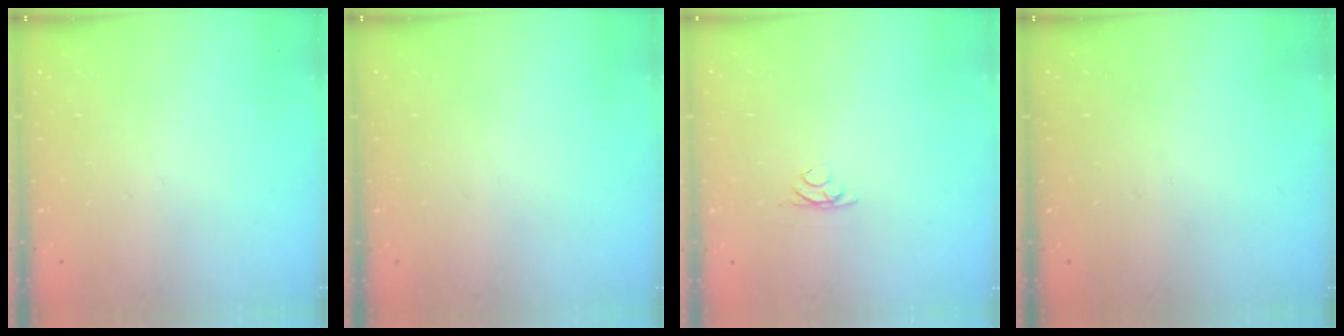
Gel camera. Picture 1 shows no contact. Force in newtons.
{"total": 0.0}
{"total": 2.8, "press": 2.8, "slide": 0.5}
{"total": 0.0}